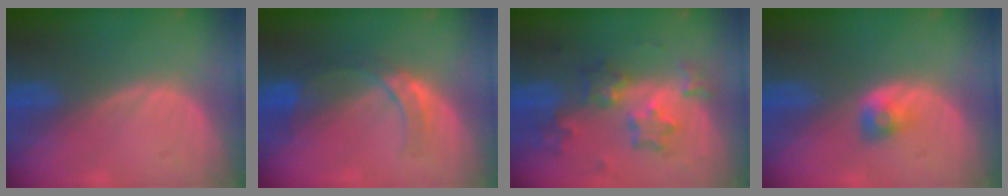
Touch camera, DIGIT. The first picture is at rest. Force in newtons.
{"total": 4.7, "press": 4.6, "slide": 1.0}
{"total": 8.3, "press": 7.3, "slide": 4.1}
{"total": 2.5, "press": 2.3, "slide": 0.9}